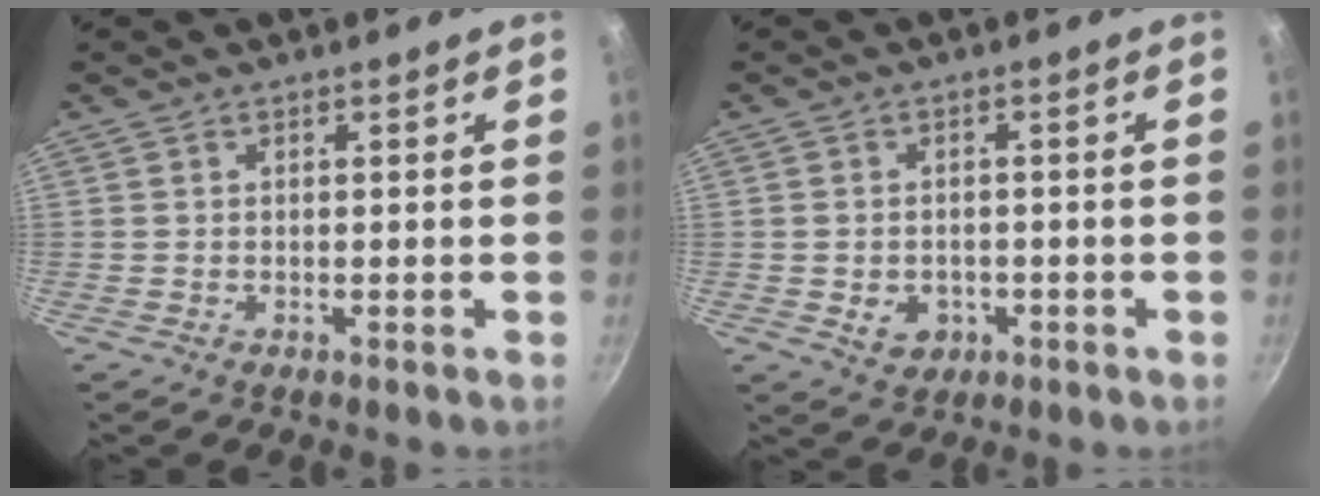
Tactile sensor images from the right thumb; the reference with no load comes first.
{"total": 4.5, "force": [-1.3, 3.6, 2.3], "torque": [-0.024, 0.010, -0.009]}